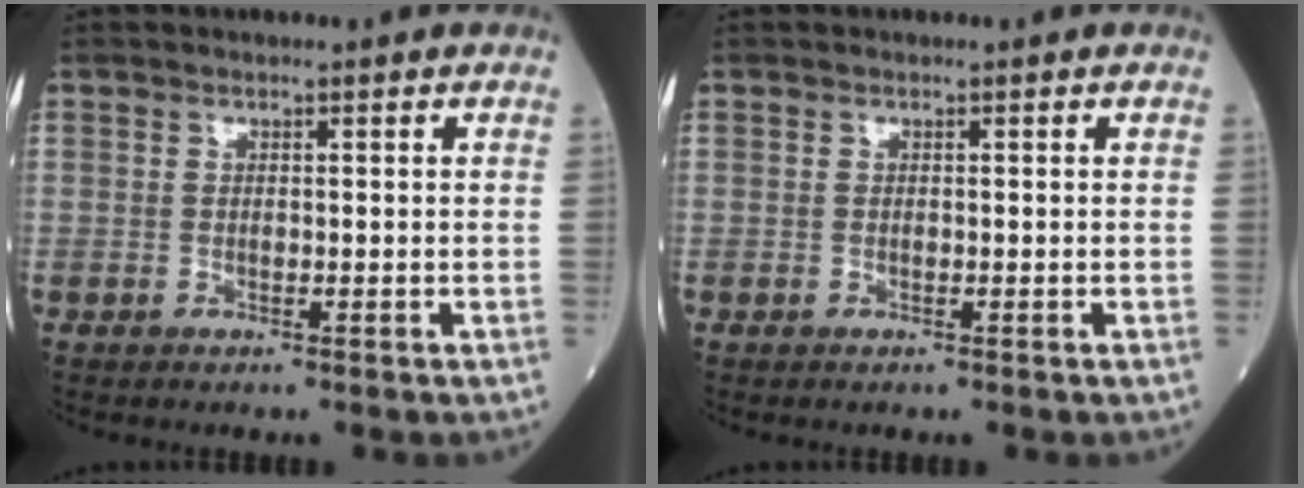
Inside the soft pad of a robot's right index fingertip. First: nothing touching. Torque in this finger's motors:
{"motor_torque": [0.01, 0.01, -0.03, -0.01]}